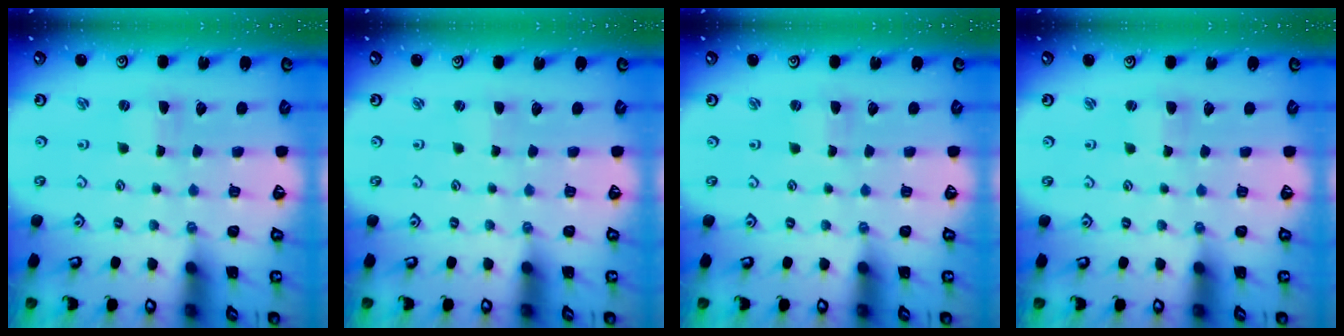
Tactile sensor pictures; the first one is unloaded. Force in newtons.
{"total": 1.0, "press": 1.0, "slide": 0.2}
{"total": 1.3, "press": 1.2, "slide": 0.3}
{"total": 2.4, "press": 2.4, "slide": 0.3}